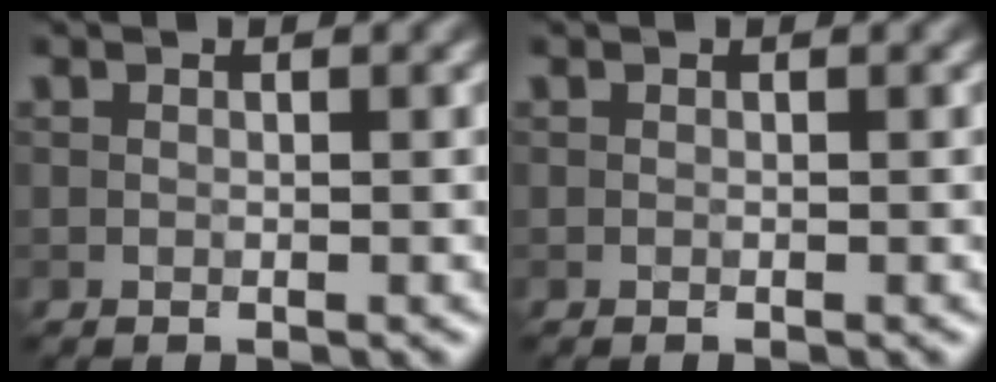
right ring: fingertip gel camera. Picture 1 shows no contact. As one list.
[{"total": 0.0}]